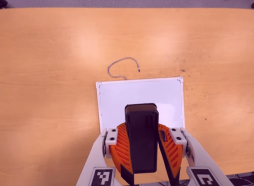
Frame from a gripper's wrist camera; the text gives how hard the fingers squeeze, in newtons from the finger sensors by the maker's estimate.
{"total": 9.9, "left": 10.1, "right": 9.7}